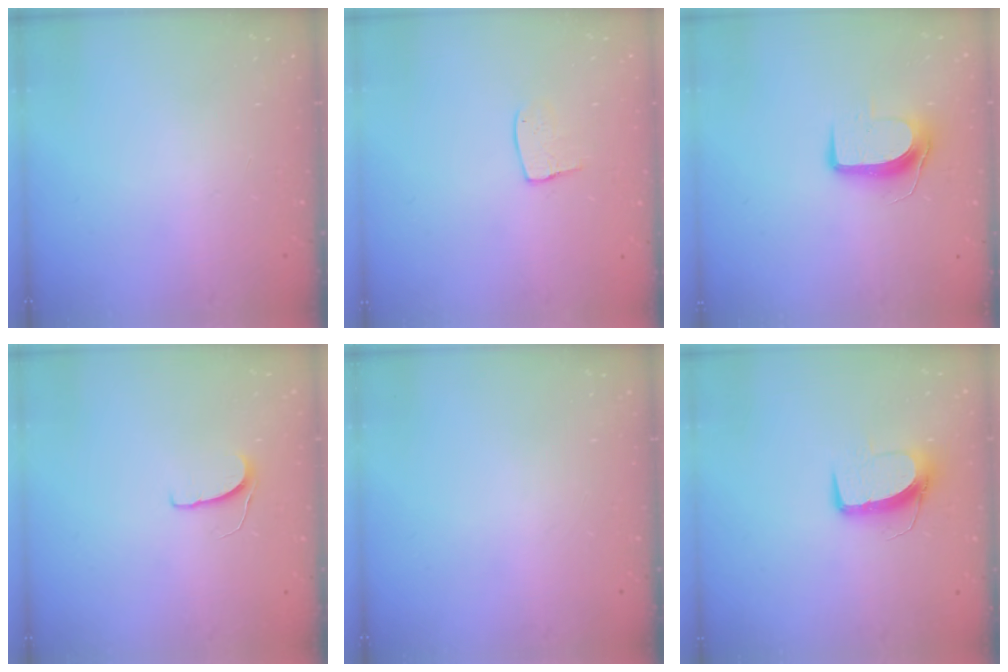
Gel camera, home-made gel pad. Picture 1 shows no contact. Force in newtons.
{"total": 7.5, "press": 7.5, "slide": 0.4}
{"total": 9.2, "press": 9.1, "slide": 0.9}
{"total": 5.4, "press": 5.4, "slide": 0.4}
{"total": 0.0}
{"total": 10.2, "press": 10.2, "slide": 0.5}